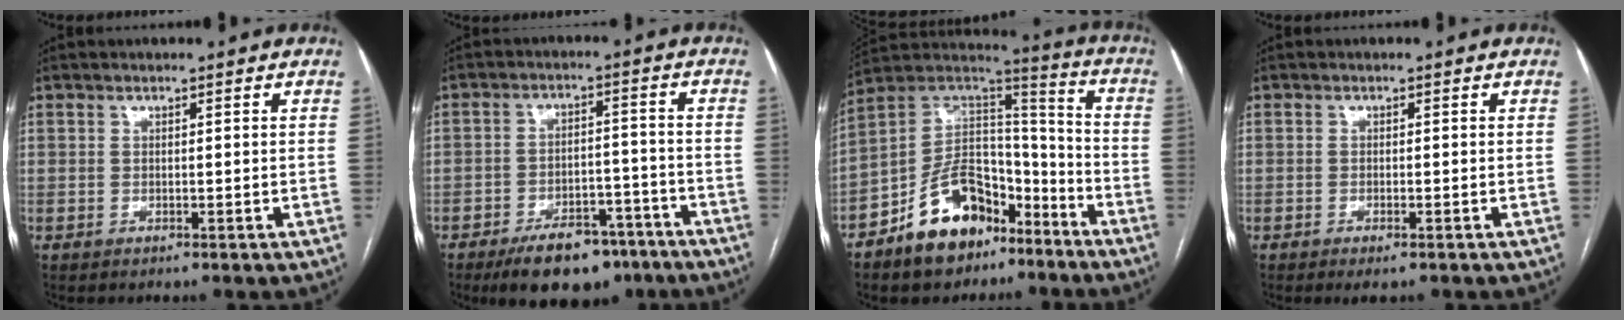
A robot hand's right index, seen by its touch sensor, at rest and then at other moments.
{"total": 11.4, "force": [-8.1, 5.4, 6.0], "torque": [-0.082, 0.008, -0.124]}
{"total": 16.2, "force": [-9.9, 9.3, 8.9], "torque": [-0.160, 0.043, -0.167]}
{"total": 1.6, "force": [-0.9, 0.4, 1.2], "torque": [-0.019, -0.004, -0.010]}